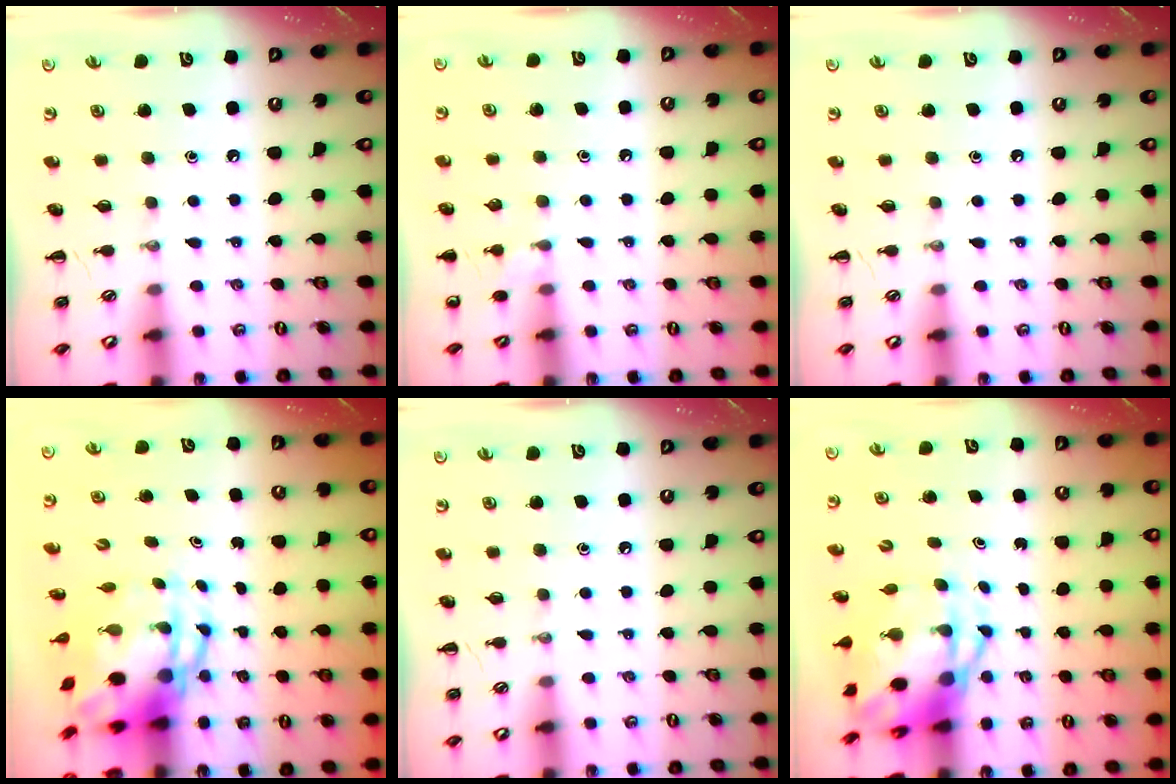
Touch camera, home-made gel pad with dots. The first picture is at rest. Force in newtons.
{"total": 6.0, "press": 5.7, "slide": 1.9}
{"total": 0.0}
{"total": 6.6, "press": 6.3, "slide": 2.1}
{"total": 0.0}
{"total": 6.6, "press": 6.3, "slide": 1.6}